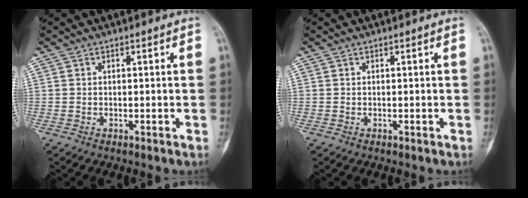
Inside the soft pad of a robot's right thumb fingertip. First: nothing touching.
{"total": 0.0}